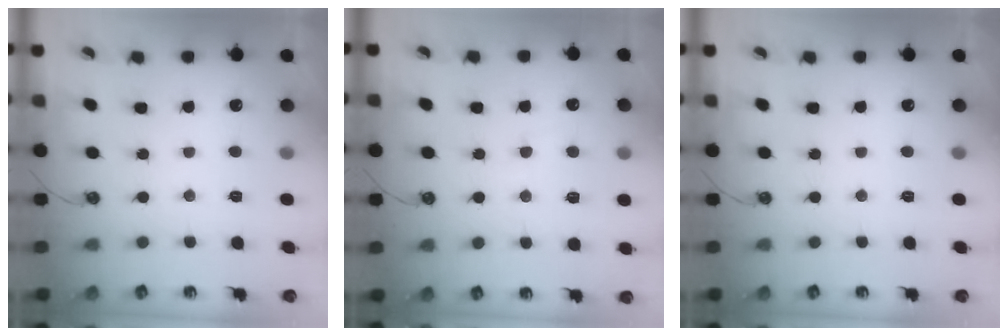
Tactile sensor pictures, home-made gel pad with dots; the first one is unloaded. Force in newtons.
{"total": 0.8, "press": 0.1, "slide": 0.8}
{"total": 0.0}